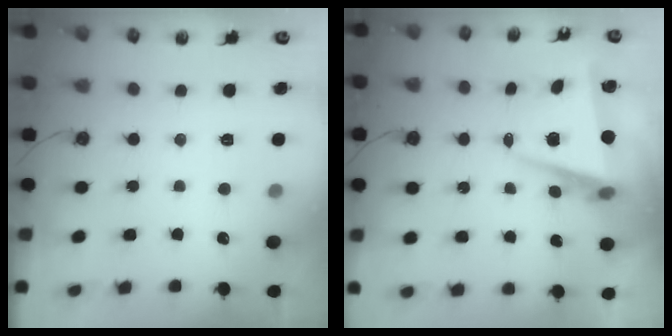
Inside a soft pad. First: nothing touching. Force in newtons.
{"total": 6.6, "press": 6.3, "slide": 1.8}